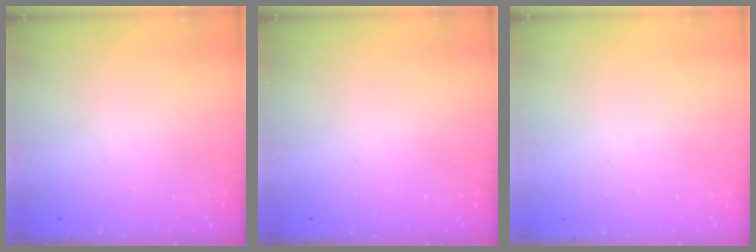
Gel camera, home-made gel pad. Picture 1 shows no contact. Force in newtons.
{"total": 0.0}
{"total": 0.0}